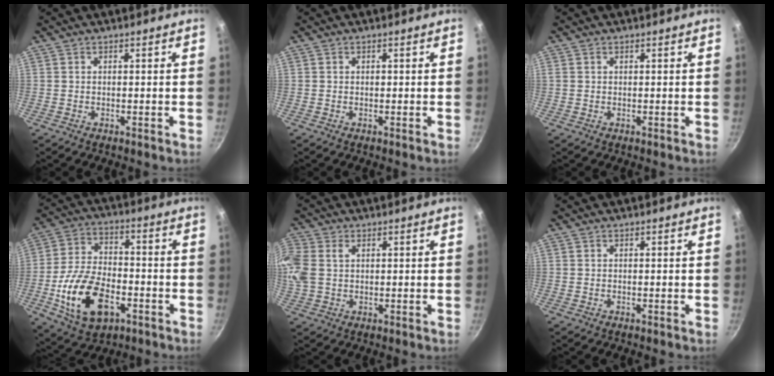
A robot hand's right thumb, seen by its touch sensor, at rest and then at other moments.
{"total": 0.0}
{"total": 0.5, "force": [0.2, 0.4, 0.3], "torque": [-0.002, 0.001, 0.003]}
{"total": 16.8, "force": [-5.7, 9.9, 12.3], "torque": [-0.211, 0.023, -0.096]}
{"total": 10.2, "force": [2.2, 7.3, 6.8], "torque": [-0.201, 0.015, 0.045]}
{"total": 0.0}